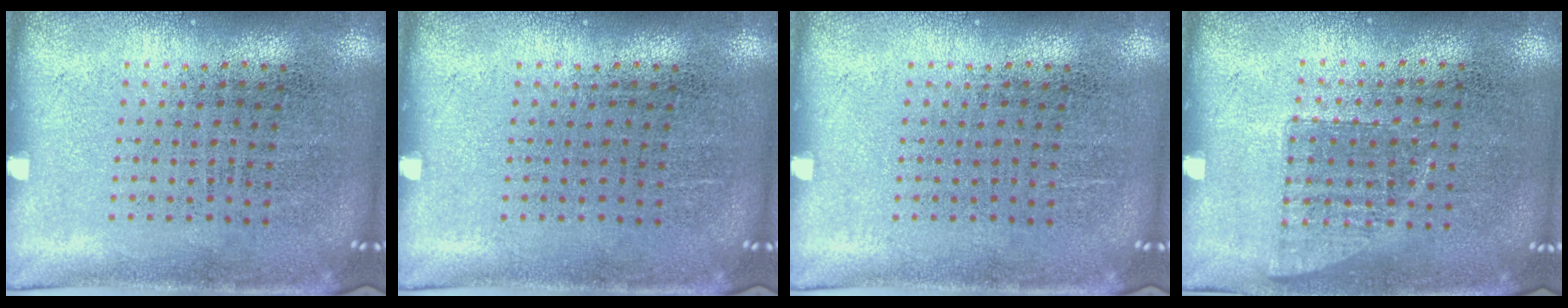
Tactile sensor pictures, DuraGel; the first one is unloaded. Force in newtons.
{"total": 0.0}
{"total": 0.0}
{"total": 0.6, "press": 0.5, "slide": 0.2}